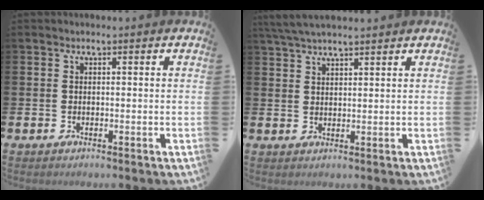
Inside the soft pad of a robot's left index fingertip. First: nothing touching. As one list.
[{"total": 4.1, "force": [3.8, 0.6, 1.6], "torque": [-0.043, -0.005, 0.071]}]